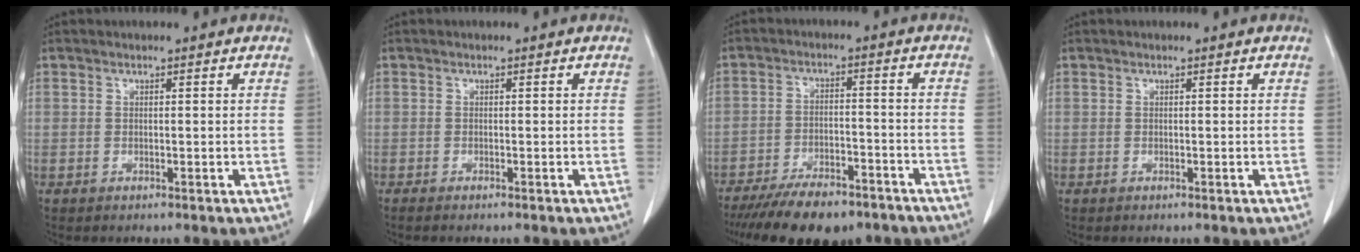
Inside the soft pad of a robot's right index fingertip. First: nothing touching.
{"total": 1.2, "force": [-1.0, 0.0, 0.7], "torque": [-0.011, -0.001, -0.011]}
{"total": 12.6, "force": [-9.9, 4.5, 6.4], "torque": [-0.092, -0.007, -0.151]}
{"total": 0.0}